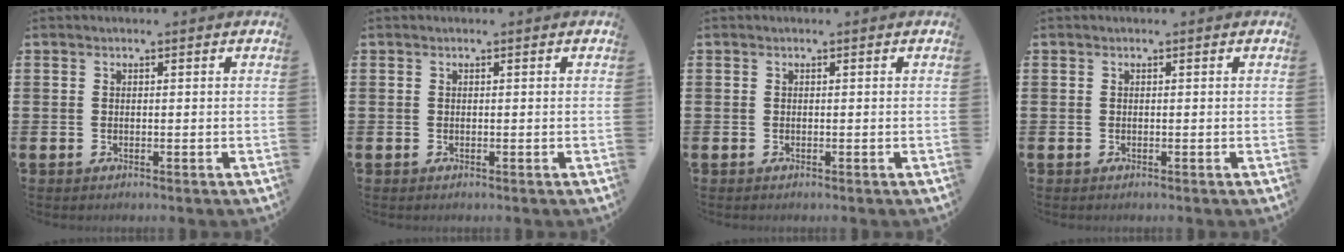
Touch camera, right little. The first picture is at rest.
{"total": 0.0}
{"total": 0.0}
{"total": 0.0}